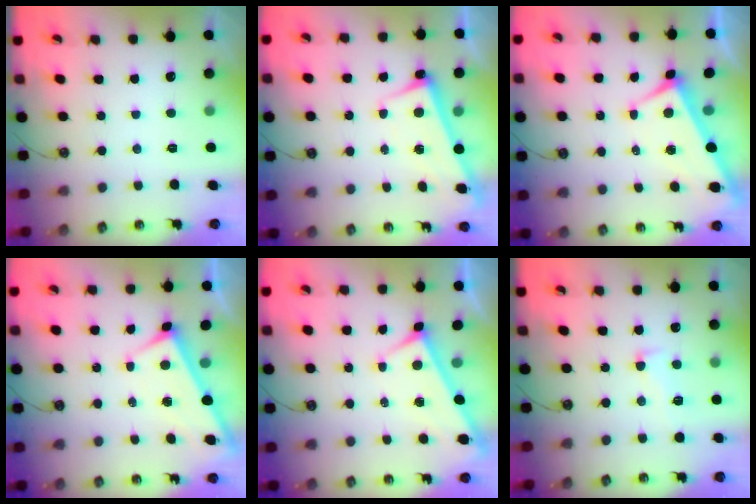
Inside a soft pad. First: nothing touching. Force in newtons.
{"total": 2.8, "press": 2.8, "slide": 0.4}
{"total": 2.7, "press": 2.6, "slide": 0.7}
{"total": 2.7, "press": 2.7, "slide": 0.4}
{"total": 3.9, "press": 3.9, "slide": 0.3}
{"total": 1.8, "press": 0.0, "slide": 1.8}